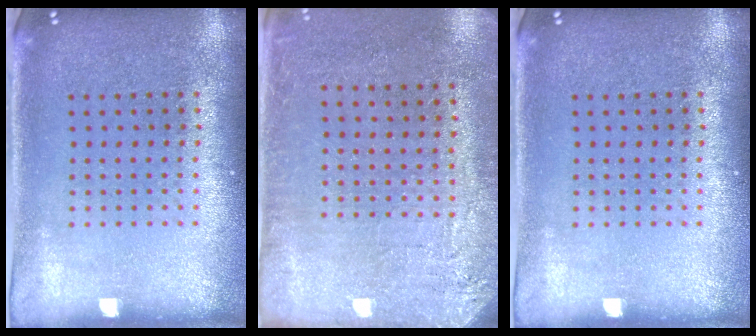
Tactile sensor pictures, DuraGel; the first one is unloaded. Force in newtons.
{"total": 2.8, "press": 2.5, "slide": 1.1}
{"total": 0.0}